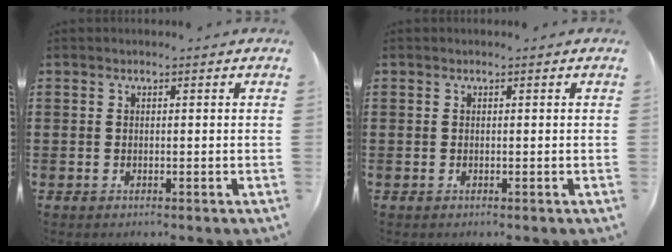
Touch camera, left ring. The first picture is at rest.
{"total": 0.0}